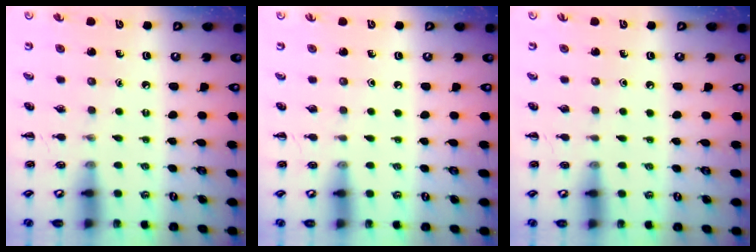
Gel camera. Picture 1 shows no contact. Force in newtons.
{"total": 0.0}
{"total": 0.0}